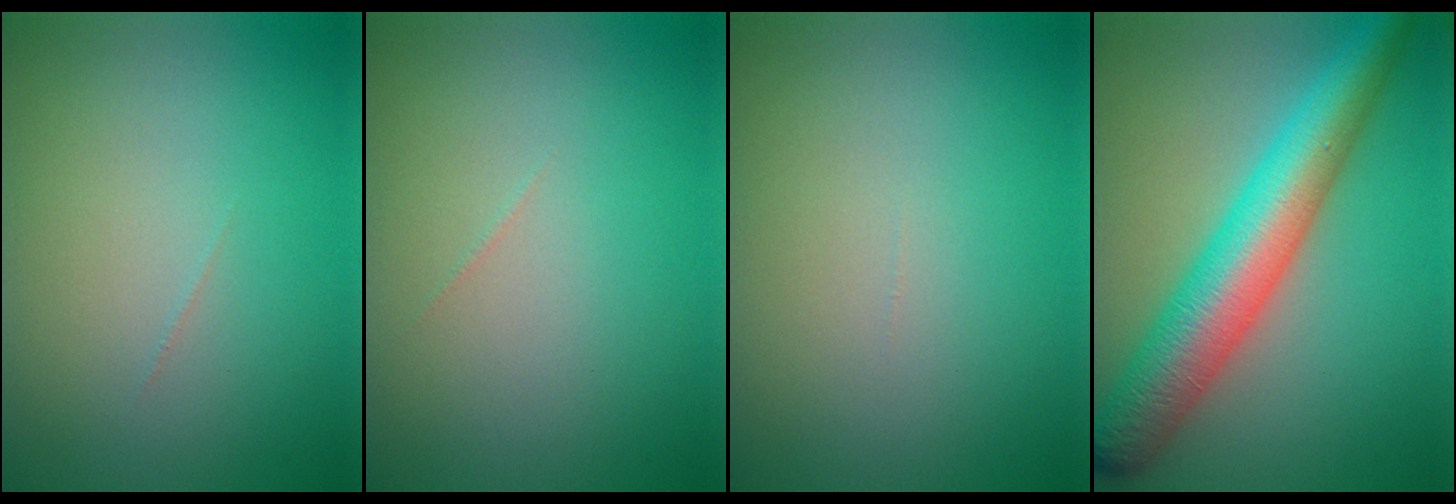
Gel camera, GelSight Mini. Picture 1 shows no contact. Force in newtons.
{"total": 0.0}
{"total": 0.0}
{"total": 8.5, "press": 8.5, "slide": 0.1}